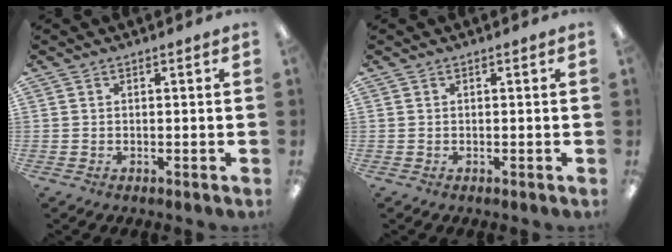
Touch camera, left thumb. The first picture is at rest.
{"total": 0.0}